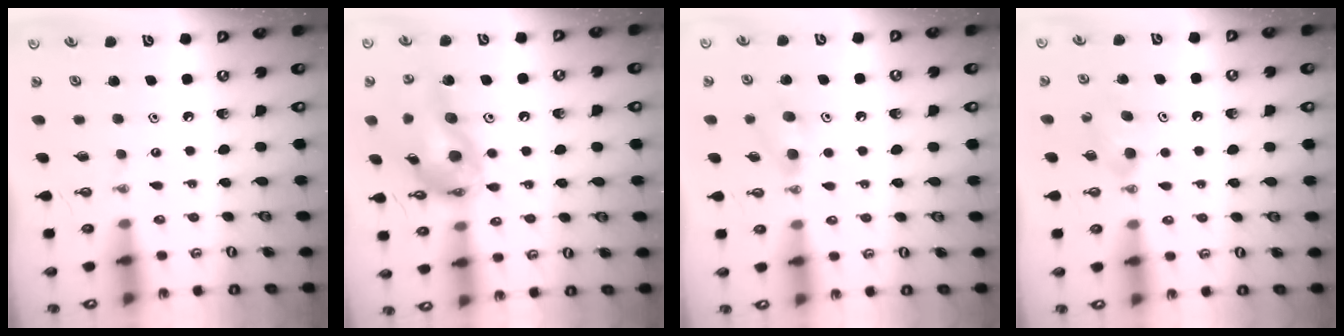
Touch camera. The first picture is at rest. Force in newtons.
{"total": 18.3, "press": 18.1, "slide": 2.5}
{"total": 5.5, "press": 5.3, "slide": 1.4}
{"total": 5.9, "press": 4.7, "slide": 3.6}